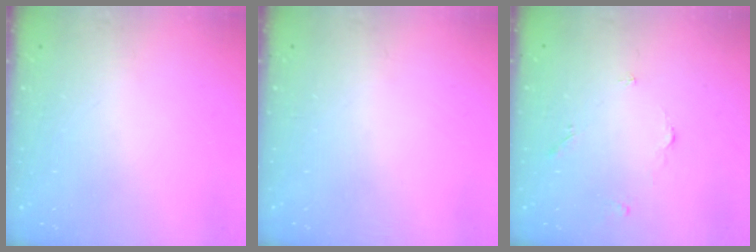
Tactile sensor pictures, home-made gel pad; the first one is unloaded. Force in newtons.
{"total": 0.0}
{"total": 3.0, "press": 2.9, "slide": 0.5}